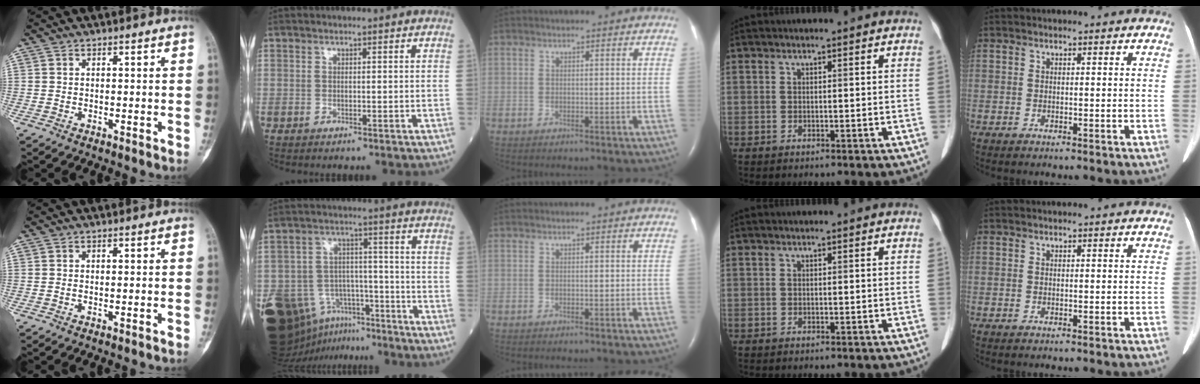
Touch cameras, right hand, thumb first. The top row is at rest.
{"thumb": {"total": 0.8, "force": [-0.5, -0.1, 0.5], "torque": [-0.018, 0.005, -0.004]}, "index": {"total": 21.1, "force": [-13.9, 12.8, 9.4], "torque": [-0.232, 0.023, -0.216]}}